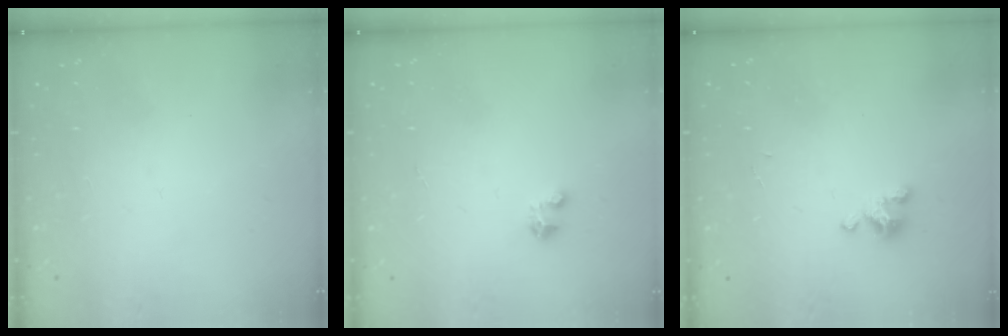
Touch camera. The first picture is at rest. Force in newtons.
{"total": 2.1, "press": 2.1, "slide": 0.1}
{"total": 2.3, "press": 2.2, "slide": 0.4}